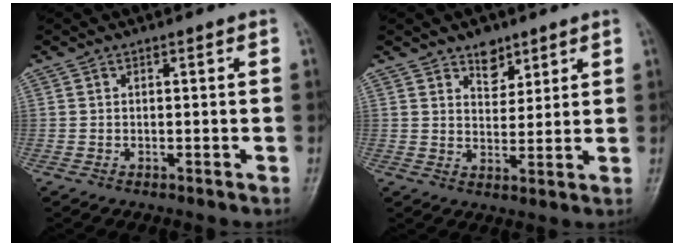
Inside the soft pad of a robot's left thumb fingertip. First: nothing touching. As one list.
[{"total": 4.9, "force": [3.5, 3.0, 1.9], "torque": [-0.002, -0.024, 0.058]}]